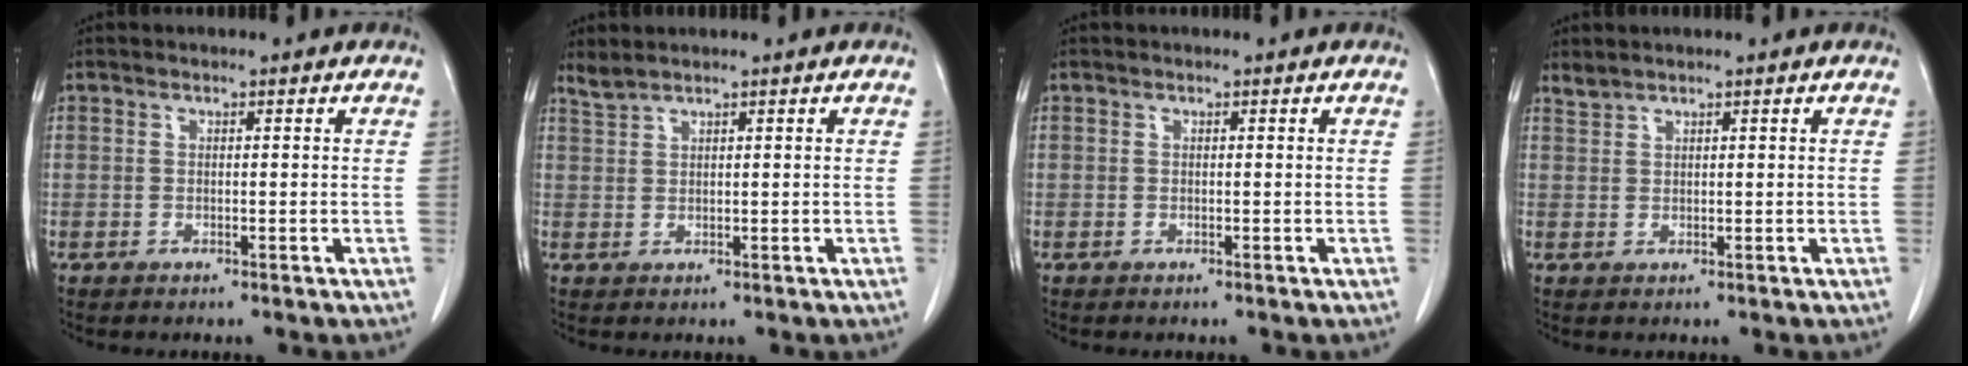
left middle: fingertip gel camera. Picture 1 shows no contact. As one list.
[{"total": 1.6, "force": [1.5, -0.2, 0.4], "torque": [-0.013, 0.011, 0.037]}, {"total": 0.0}, {"total": 1.1, "force": [1.1, -0.1, 0.1], "torque": [-0.006, 0.005, 0.028]}]